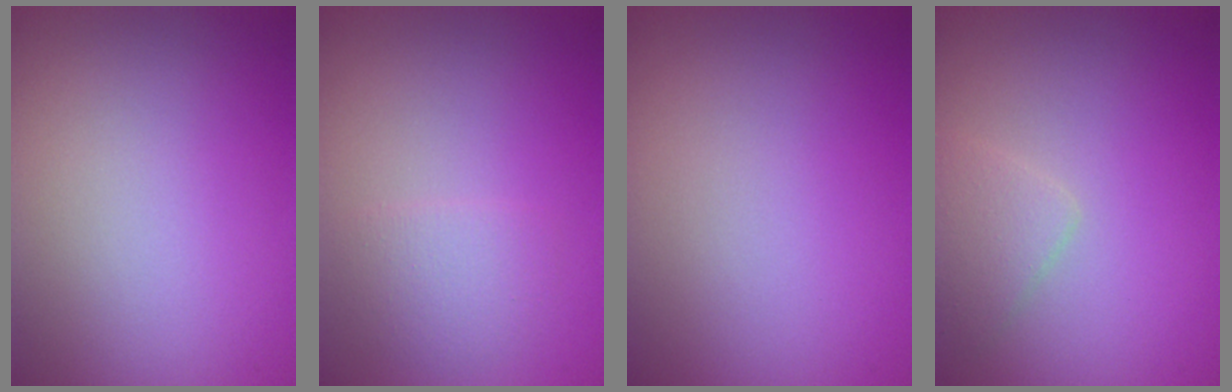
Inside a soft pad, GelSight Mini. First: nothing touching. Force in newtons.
{"total": 1.8, "press": 1.8, "slide": 0.1}
{"total": 0.0}
{"total": 1.9, "press": 1.9, "slide": 0.1}